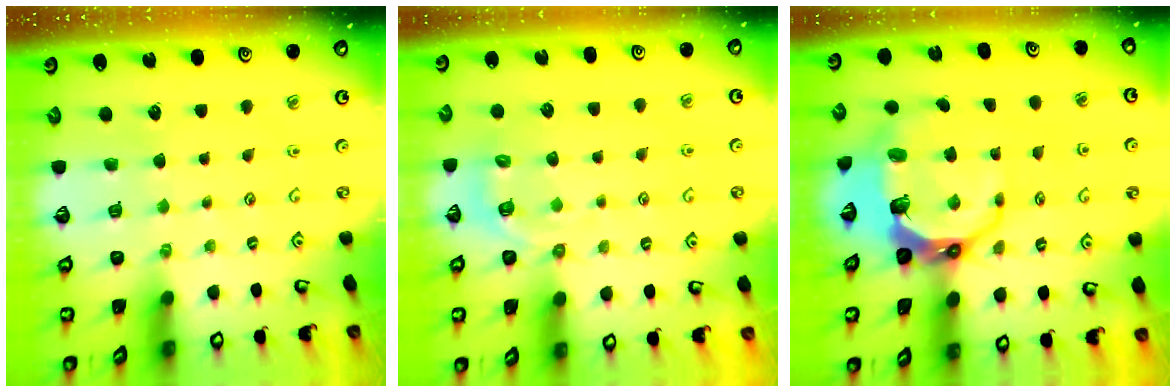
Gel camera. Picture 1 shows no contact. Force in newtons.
{"total": 5.0, "press": 4.6, "slide": 2.0}
{"total": 12.1, "press": 10.8, "slide": 5.4}